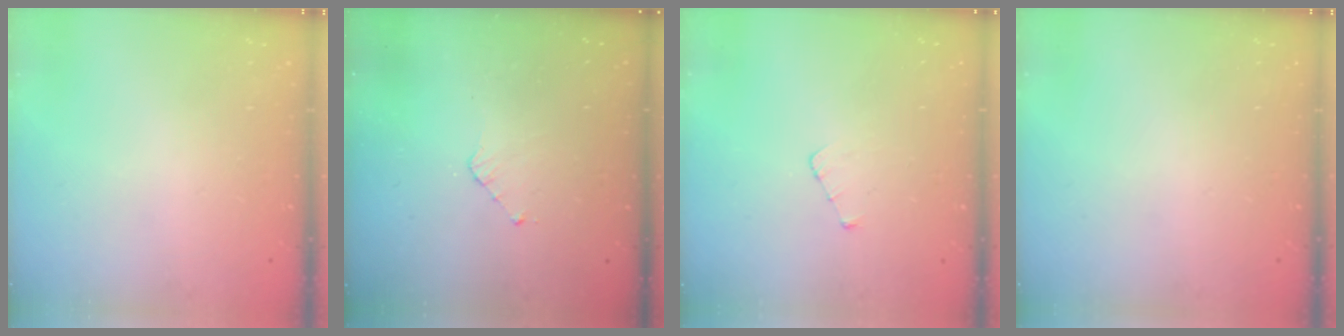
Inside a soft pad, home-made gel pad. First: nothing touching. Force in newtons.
{"total": 3.6, "press": 3.5, "slide": 0.3}
{"total": 2.9, "press": 2.9, "slide": 0.3}
{"total": 0.0}